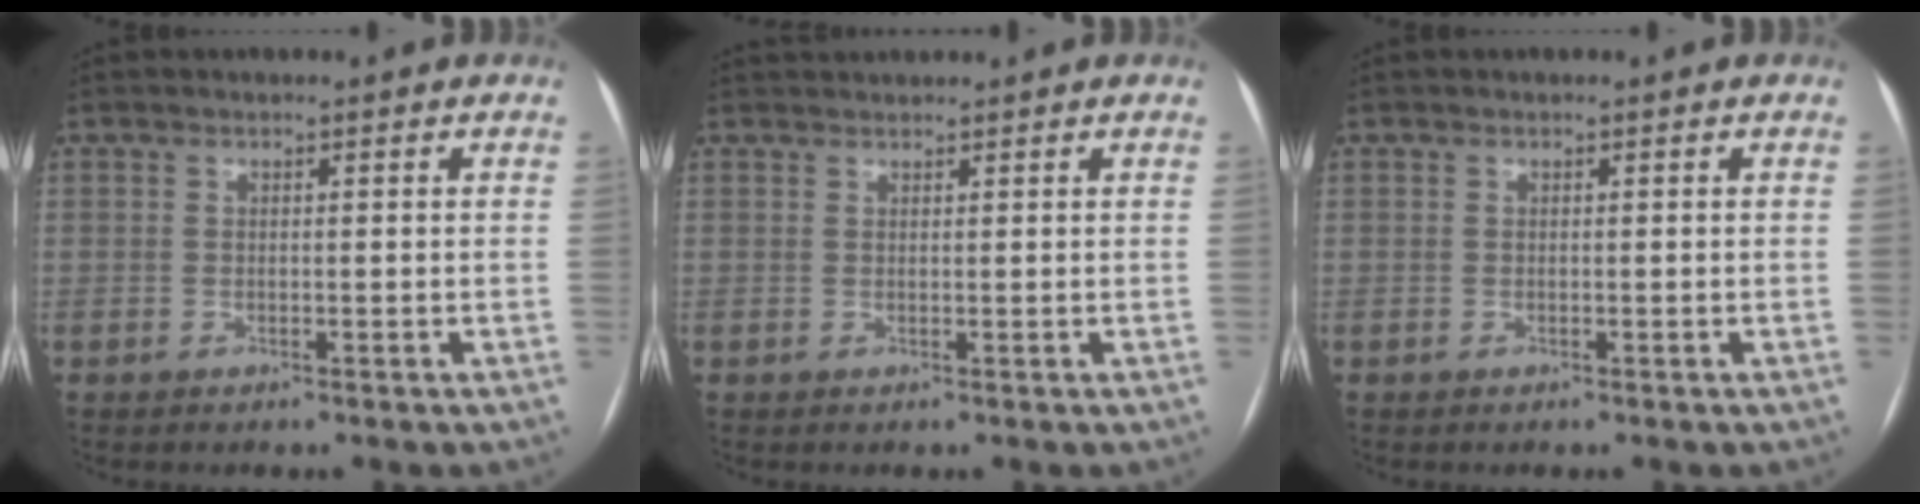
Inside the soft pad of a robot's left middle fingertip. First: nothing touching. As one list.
[{"total": 1.8, "force": [1.8, 0.1, 0.1], "torque": [-0.004, 0.024, 0.035]}, {"total": 0.0}]